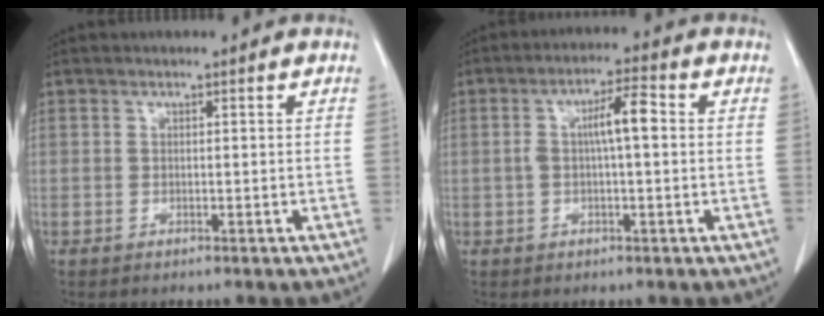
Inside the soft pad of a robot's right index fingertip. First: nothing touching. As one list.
[{"total": 5.7, "force": [0.5, 1.0, 5.5], "torque": [-0.099, 0.019, 0.007]}]